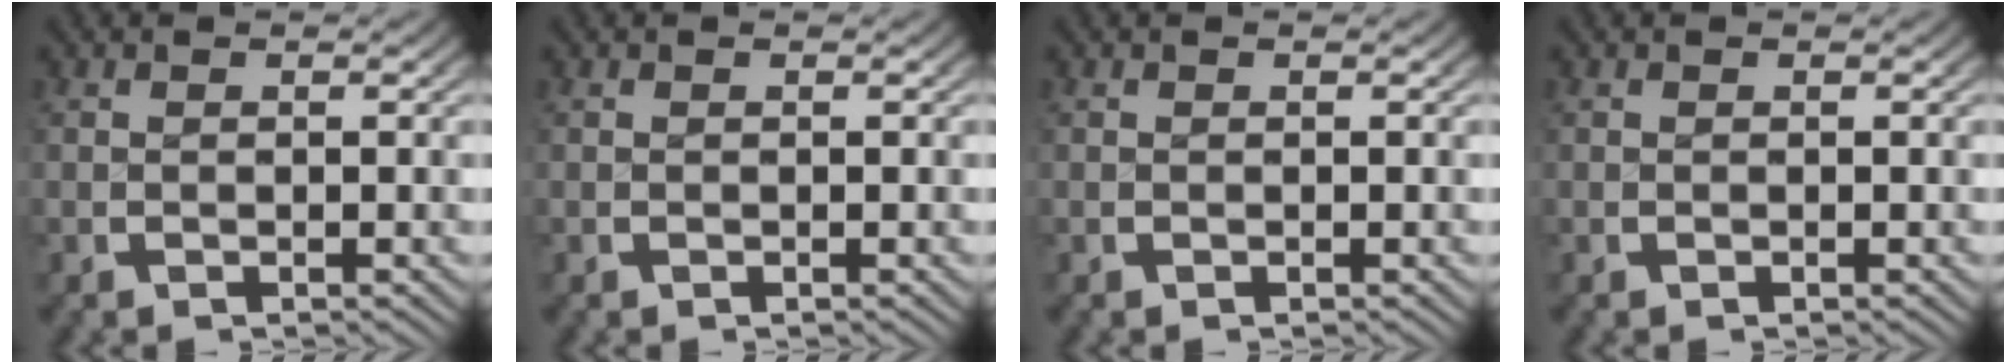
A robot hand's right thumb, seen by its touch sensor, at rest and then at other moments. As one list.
[{"total": 0.0}, {"total": 0.0}, {"total": 0.0}]